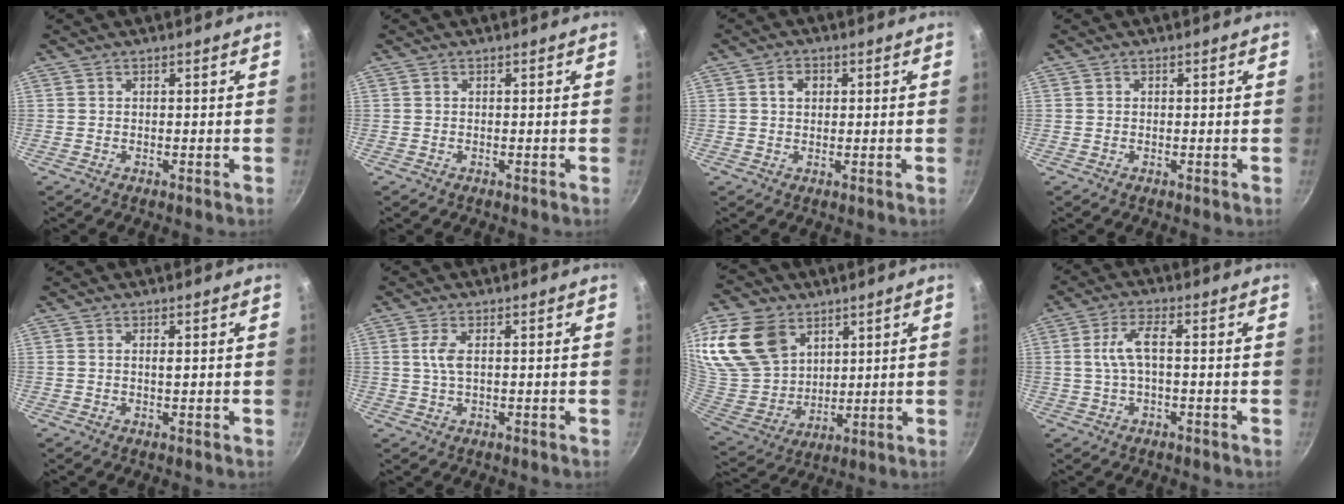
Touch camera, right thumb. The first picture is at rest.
{"total": 0.0}
{"total": 2.9, "force": [0.7, 2.3, 1.7], "torque": [-0.015, 0.003, 0.009]}
{"total": 0.0}
{"total": 0.8, "force": [0.3, 0.1, 0.8], "torque": [-0.012, -0.002, 0.004]}
{"total": 3.2, "force": [0.5, 1.2, 2.9], "torque": [-0.067, 0.002, 0.011]}
{"total": 20.6, "force": [10.0, 14.5, 10.6], "torque": [-0.203, -0.033, 0.205]}
{"total": 5.7, "force": [0.0, 2.2, 5.3], "torque": [-0.117, 0.018, -0.003]}